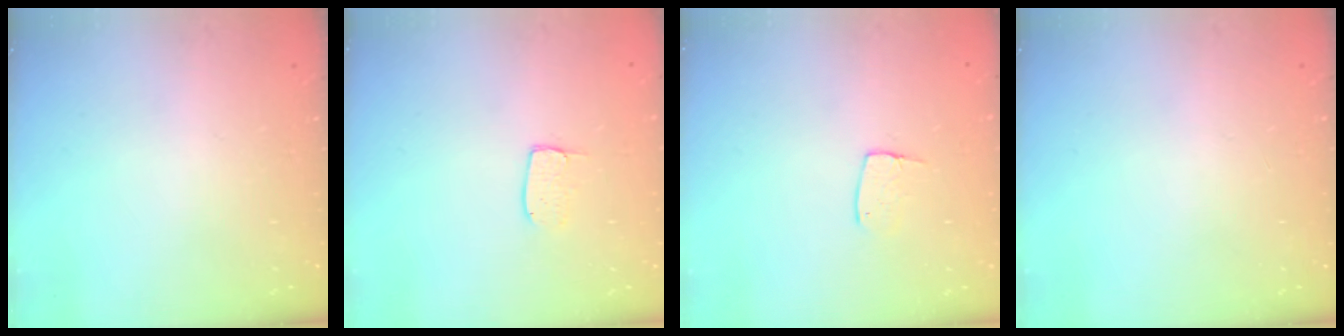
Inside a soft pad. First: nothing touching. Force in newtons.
{"total": 4.9, "press": 4.8, "slide": 0.4}
{"total": 6.5, "press": 6.5, "slide": 0.4}
{"total": 0.0}